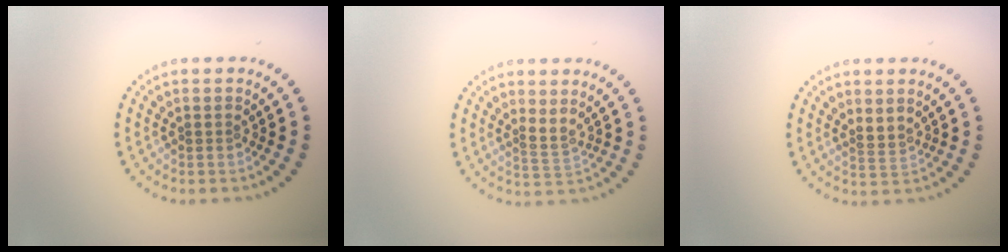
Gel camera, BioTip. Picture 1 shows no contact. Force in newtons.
{"total": 1.6, "press": 1.0, "slide": 1.2}
{"total": 1.2, "press": 1.0, "slide": 0.6}